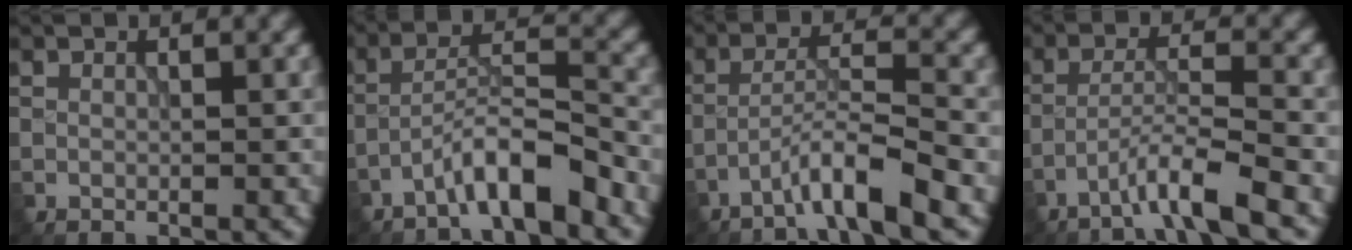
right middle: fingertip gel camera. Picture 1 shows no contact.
{"total": 5.2, "force": [-3.7, 0.7, 3.6], "torque": [-0.061, 0.018, -0.072]}
{"total": 4.8, "force": [-3.2, 0.1, 3.5], "torque": [-0.061, 0.016, -0.066]}
{"total": 4.5, "force": [-3.1, 0.0, 3.2], "torque": [-0.057, 0.014, -0.067]}